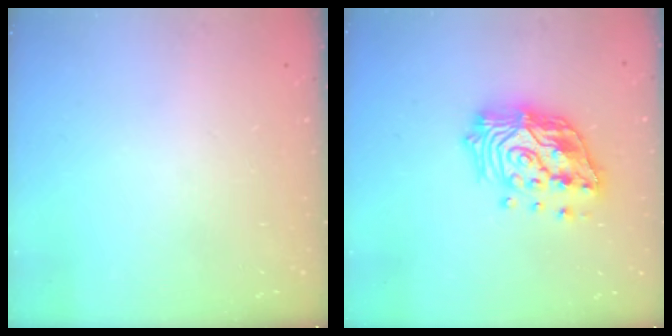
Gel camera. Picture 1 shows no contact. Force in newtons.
{"total": 19.6, "press": 19.5, "slide": 2.3}